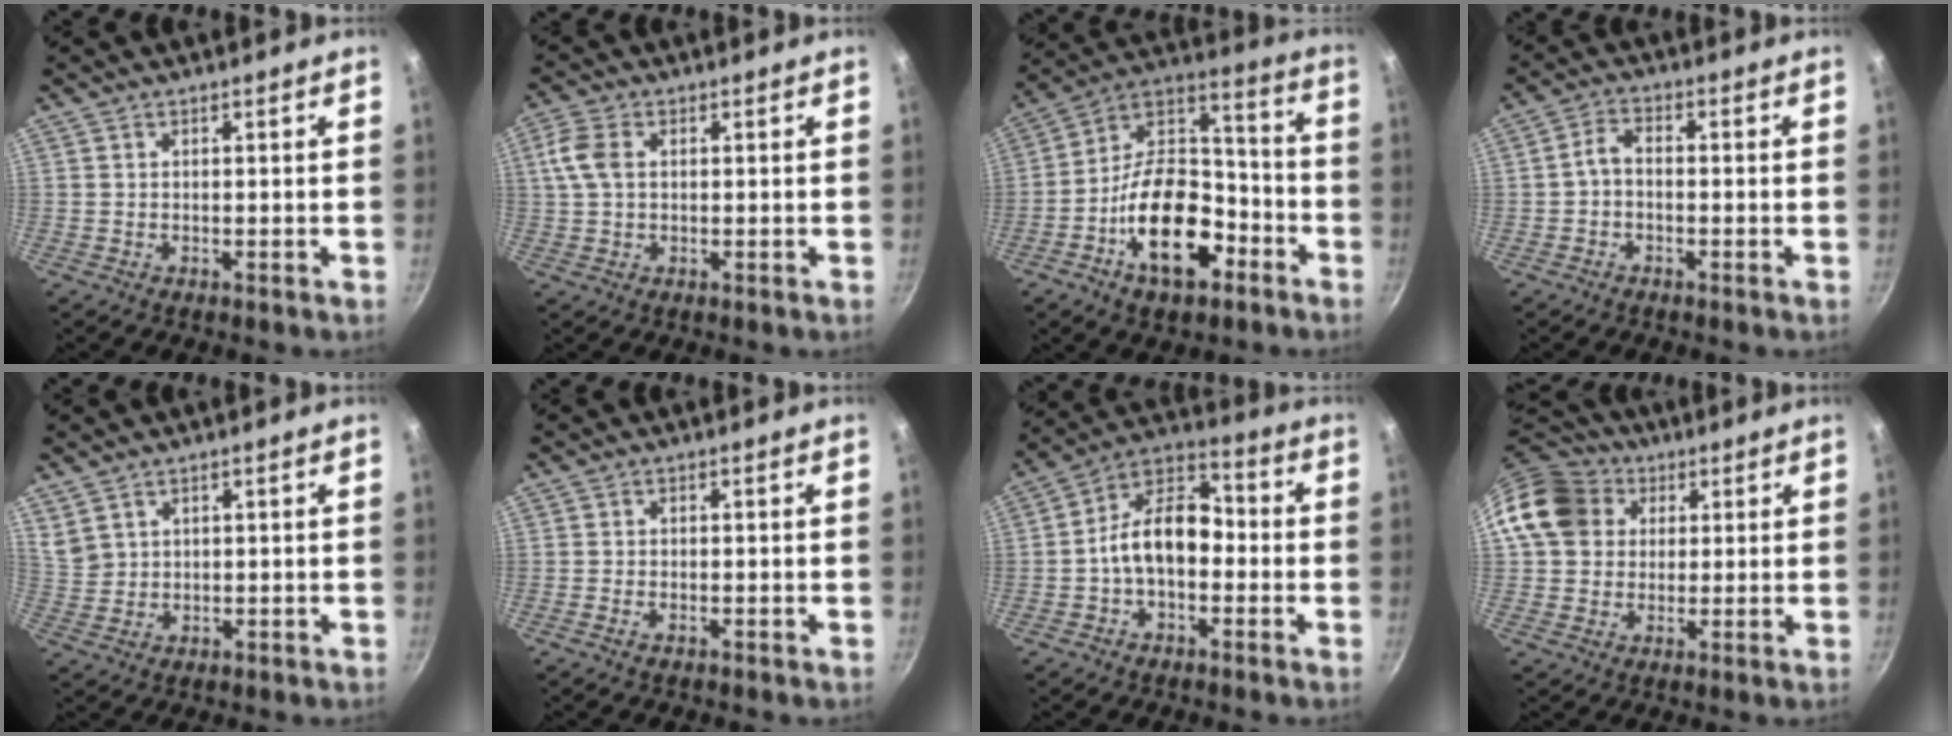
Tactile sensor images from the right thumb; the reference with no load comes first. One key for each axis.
{"total": 5.5, "fx": 1.1, "fy": 3.6, "fz": 4.0, "tx": -0.087, "ty": 0.009, "tz": 0.017}
{"total": 19.7, "fx": -8.4, "fy": 11.2, "fz": 13.9, "tx": -0.197, "ty": 0.072, "tz": -0.148}
{"total": 3.3, "fx": -1.0, "fy": 2.1, "fz": 2.3, "tx": -0.047, "ty": 0.023, "tz": -0.028}
{"total": 3.5, "fx": 2.3, "fy": 2.4, "fz": 1.1, "tx": -0.010, "ty": -0.004, "tz": 0.054}
{"total": 1.2, "fx": -0.6, "fy": 0.6, "fz": 0.8, "tx": -0.021, "ty": 0.003, "tz": -0.016}
{"total": 12.4, "fx": -1.7, "fy": 8.1, "fz": 9.3, "tx": -0.120, "ty": 0.051, "tz": -0.051}
{"total": 12.8, "fx": 3.6, "fy": 10.7, "fz": 6.1, "tx": -0.095, "ty": 0.017, "tz": 0.053}